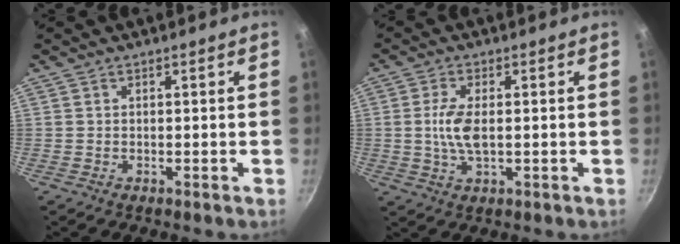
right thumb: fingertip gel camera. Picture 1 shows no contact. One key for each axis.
{"total": 6.2, "fx": 0.0, "fy": 2.8, "fz": 5.6, "tx": -0.120, "ty": -0.001, "tz": -0.002}